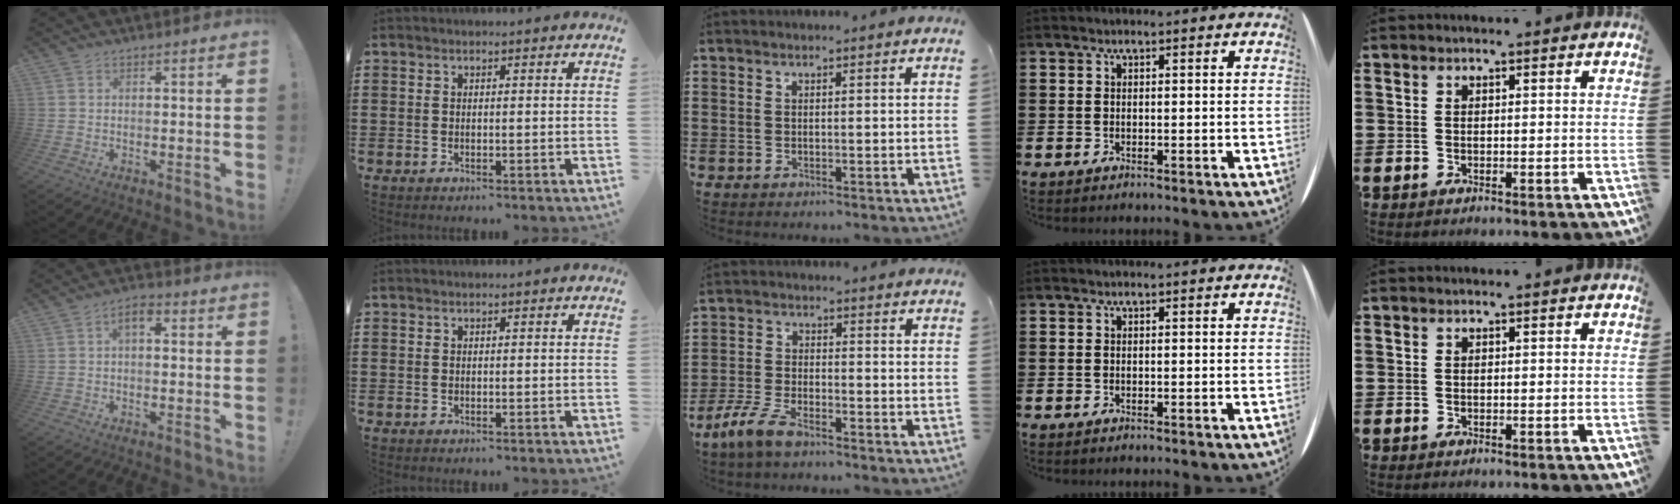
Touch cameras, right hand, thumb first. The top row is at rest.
{"thumb": {"total": 4.2, "force": [0.2, 2.1, 3.7], "torque": [-0.056, 0.007, 0.000]}, "middle": {"total": 6.1, "force": [-4.7, 1.7, 3.6], "torque": [-0.098, -0.008, -0.097]}}